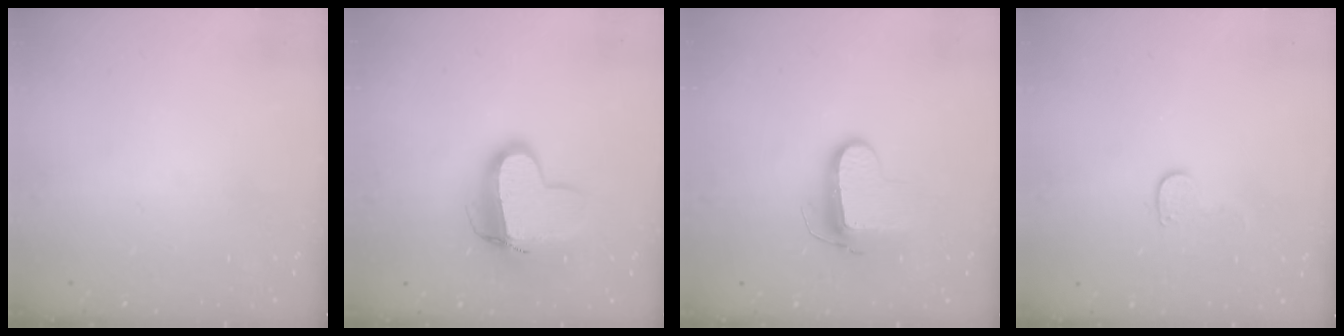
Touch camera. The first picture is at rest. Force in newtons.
{"total": 12.9, "press": 12.8, "slide": 1.4}
{"total": 9.6, "press": 9.6, "slide": 0.8}
{"total": 6.4, "press": 6.4, "slide": 0.5}